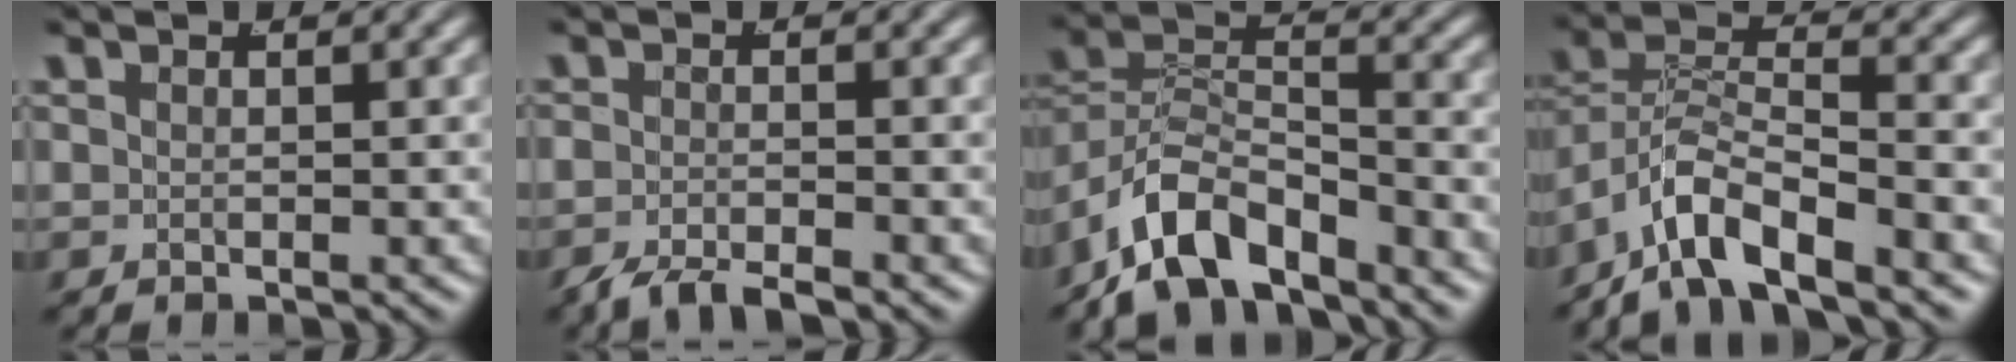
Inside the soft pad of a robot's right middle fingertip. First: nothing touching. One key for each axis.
{"total": 2.8, "fx": -2.6, "fy": 0.3, "fz": 1.1, "tx": -0.021, "ty": -0.006, "tz": -0.045}
{"total": 7.1, "fx": -4.3, "fy": 4.0, "fz": 4.1, "tx": -0.082, "ty": -0.016, "tz": -0.070}
{"total": 5.4, "fx": -2.9, "fy": 2.9, "fz": 3.5, "tx": -0.086, "ty": -0.009, "tz": -0.045}